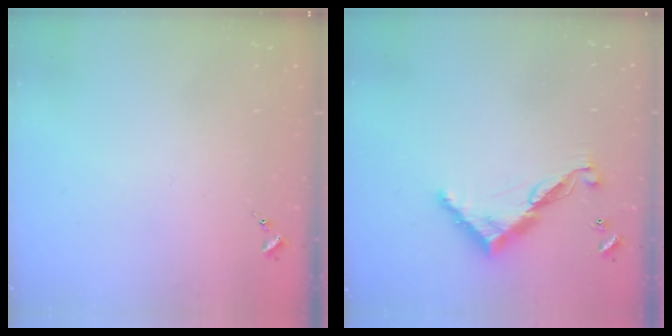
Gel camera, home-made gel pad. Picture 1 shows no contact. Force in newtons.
{"total": 10.6, "press": 10.6, "slide": 0.4}